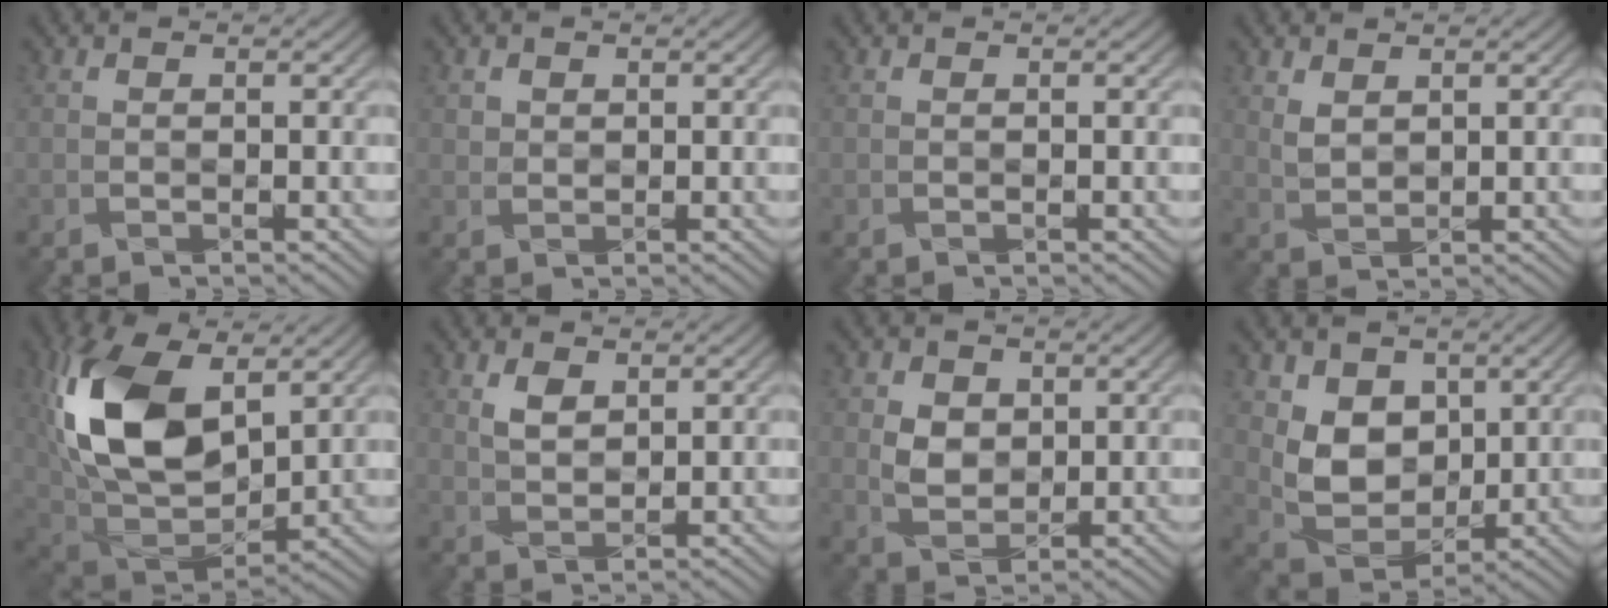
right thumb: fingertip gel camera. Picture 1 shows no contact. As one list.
[{"total": 1.0, "force": [0.8, 0.5, -0.4], "torque": [0.005, -0.006, 0.020]}, {"total": 0.0}, {"total": 1.7, "force": [1.4, 0.7, 0.5], "torque": [-0.021, -0.006, 0.037]}, {"total": 15.4, "force": [4.6, 9.3, 11.4], "torque": [-0.268, 0.003, 0.096]}, {"total": 2.3, "force": [1.5, 1.3, 1.2], "torque": [-0.033, -0.006, 0.037]}, {"total": 3.2, "force": [0.9, 2.7, 1.5], "torque": [-0.035, -0.005, 0.019]}, {"total": 6.7, "force": [2.4, 5.3, 3.3], "torque": [-0.083, -0.019, 0.046]}]